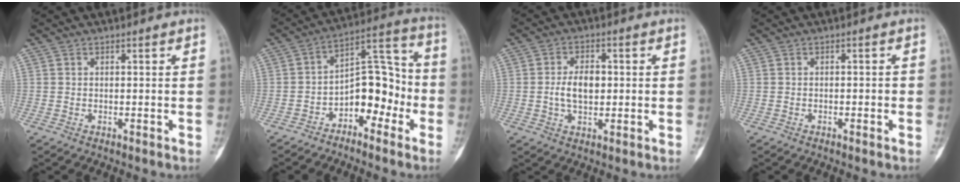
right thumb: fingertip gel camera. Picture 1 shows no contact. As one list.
[{"total": 11.5, "force": [-4.4, 6.9, 8.1], "torque": [-0.083, 0.070, -0.077]}, {"total": 6.1, "force": [0.0, 3.7, 4.9], "torque": [-0.081, 0.007, -0.002]}, {"total": 1.4, "force": [-0.3, 0.6, 1.3], "torque": [-0.016, 0.001, -0.005]}]